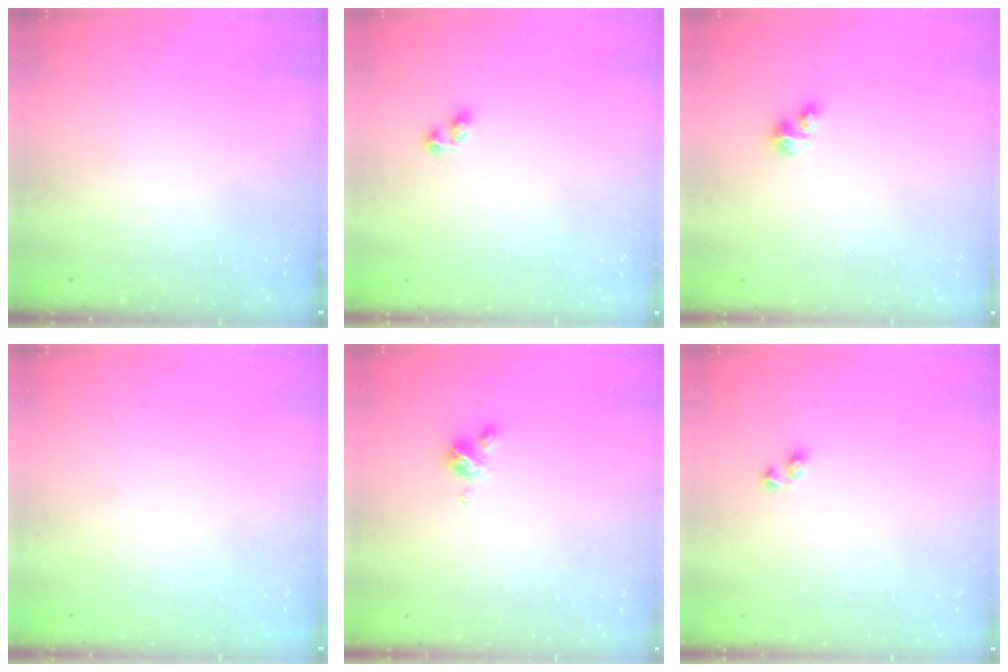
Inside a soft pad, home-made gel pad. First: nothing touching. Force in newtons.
{"total": 2.9, "press": 2.6, "slide": 1.3}
{"total": 2.1, "press": 2.1, "slide": 0.2}
{"total": 0.0}
{"total": 4.0, "press": 4.0, "slide": 0.3}
{"total": 2.9, "press": 2.7, "slide": 1.1}